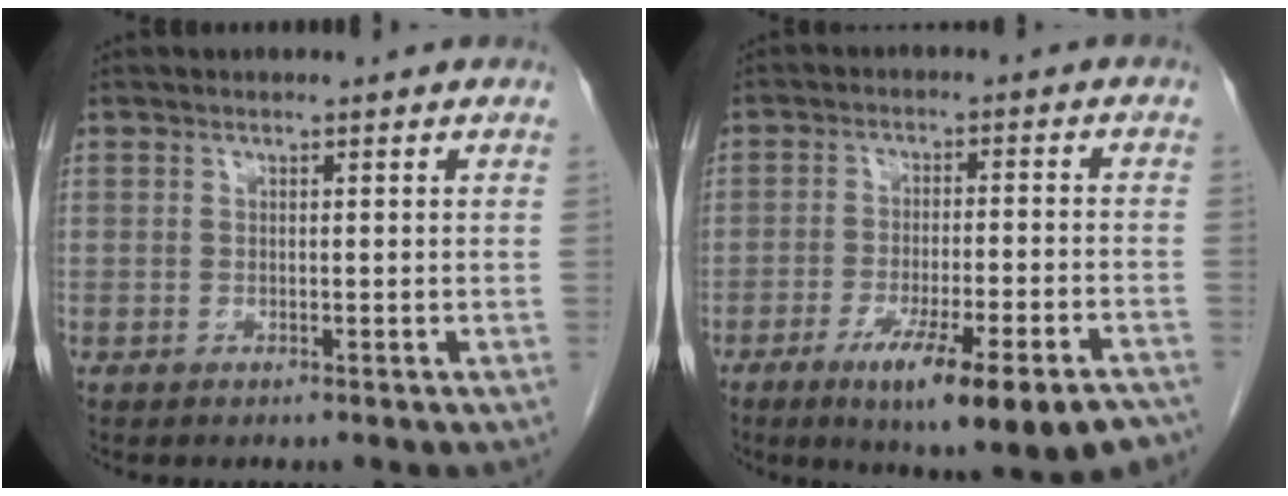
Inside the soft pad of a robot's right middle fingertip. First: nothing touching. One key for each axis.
{"total": 17.0, "fx": -11.7, "fy": 2.4, "fz": 12.1, "tx": -0.125, "ty": -0.015, "tz": -0.171}